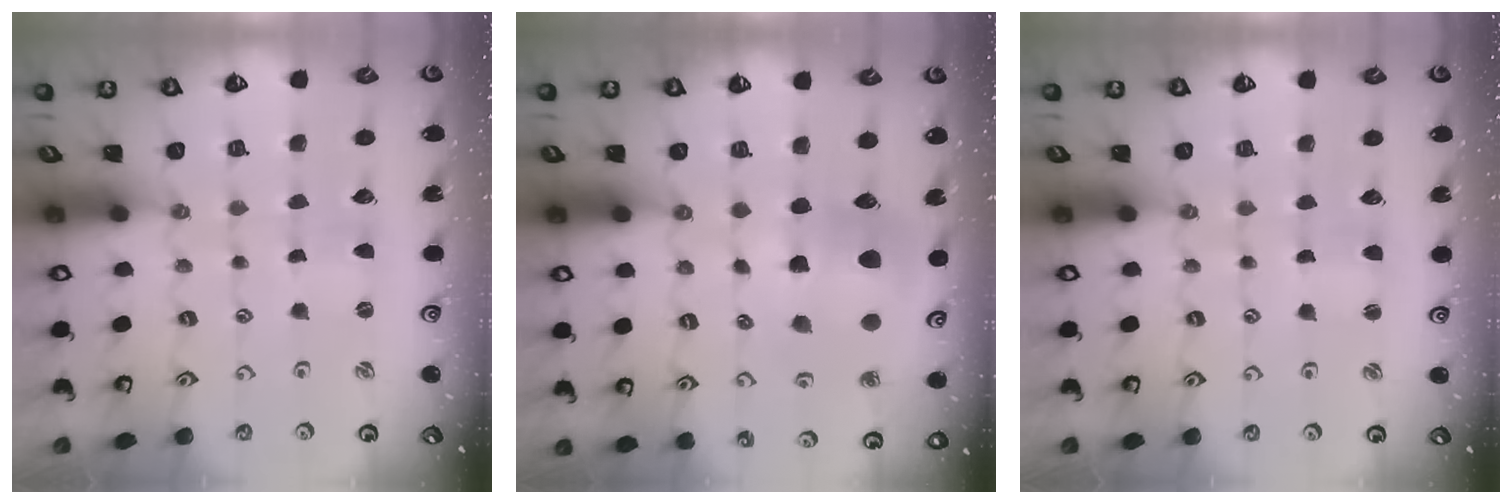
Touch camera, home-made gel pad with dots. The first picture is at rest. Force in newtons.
{"total": 12.9, "press": 12.8, "slide": 1.9}
{"total": 2.0, "press": 2.0, "slide": 0.3}